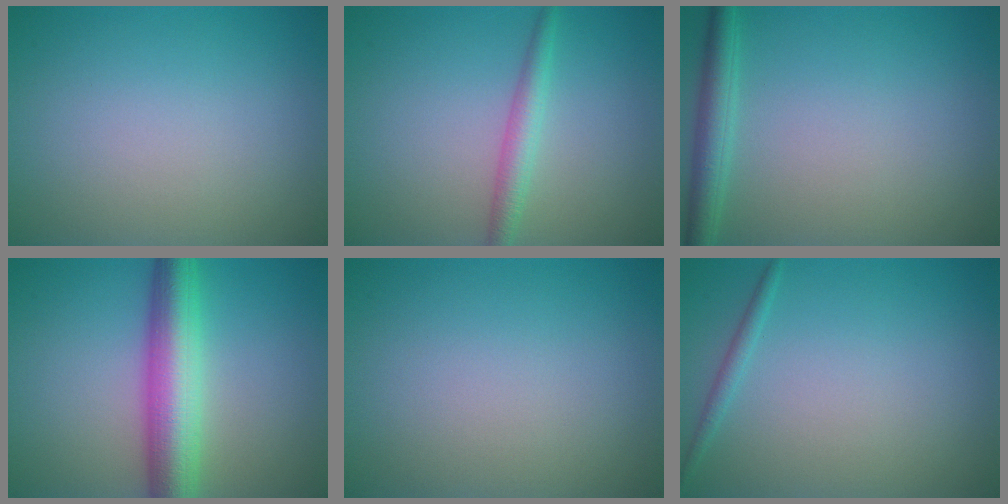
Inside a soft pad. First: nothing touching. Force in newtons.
{"total": 2.2, "press": 2.2, "slide": 0.1}
{"total": 2.7, "press": 2.7, "slide": 0.1}
{"total": 7.0, "press": 7.0, "slide": 0.1}
{"total": 0.0}
{"total": 1.0, "press": 1.0, "slide": 0.1}